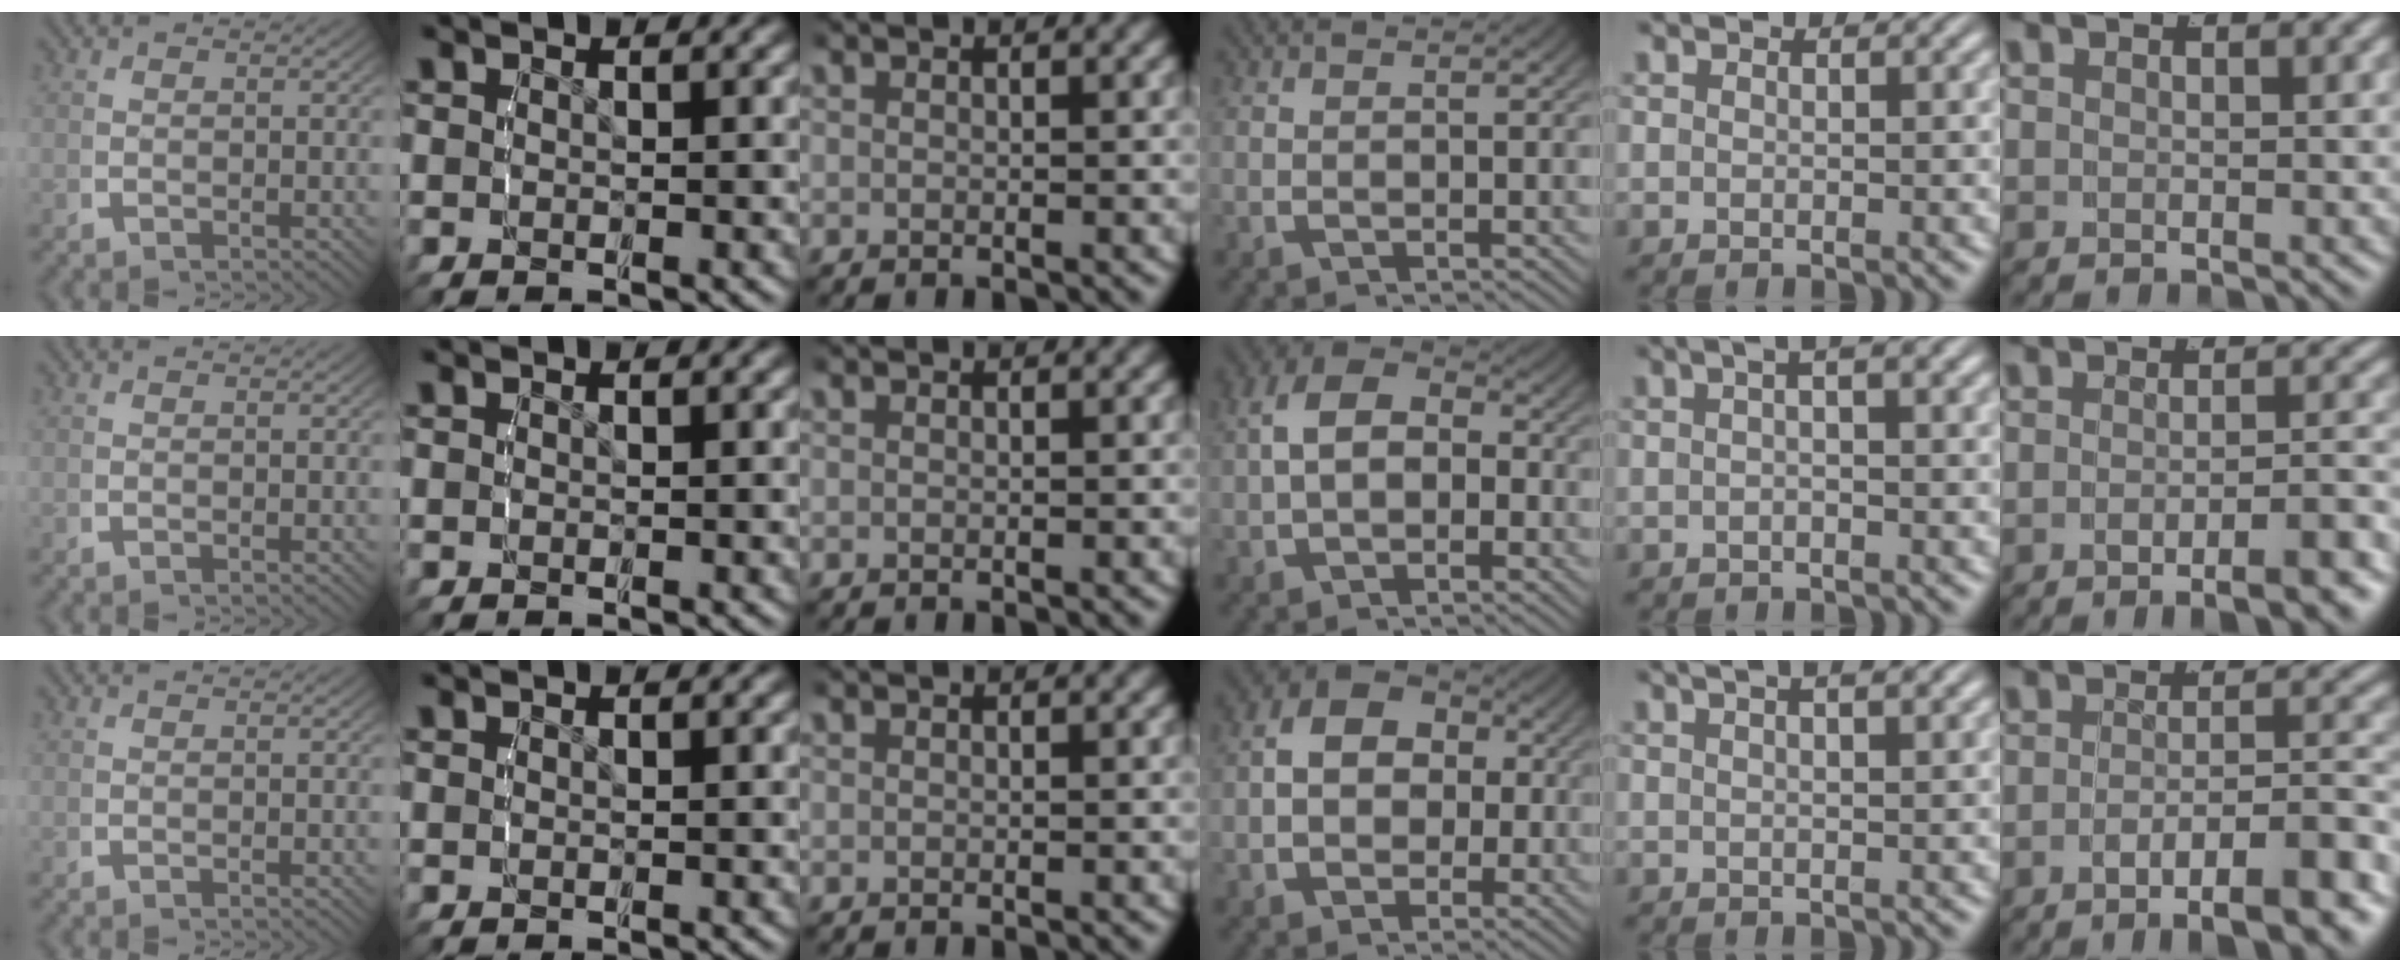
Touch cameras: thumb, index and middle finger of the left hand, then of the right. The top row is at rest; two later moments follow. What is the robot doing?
{"motion": "lift_and_place", "object": "cloth"}